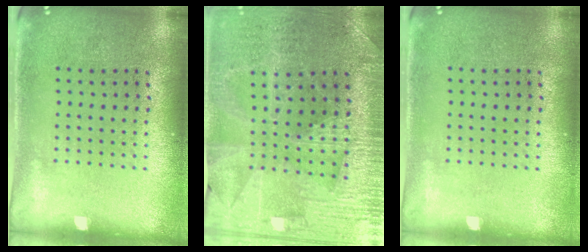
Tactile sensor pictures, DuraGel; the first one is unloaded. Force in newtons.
{"total": 3.2, "press": 3.1, "slide": 0.5}
{"total": 0.0}